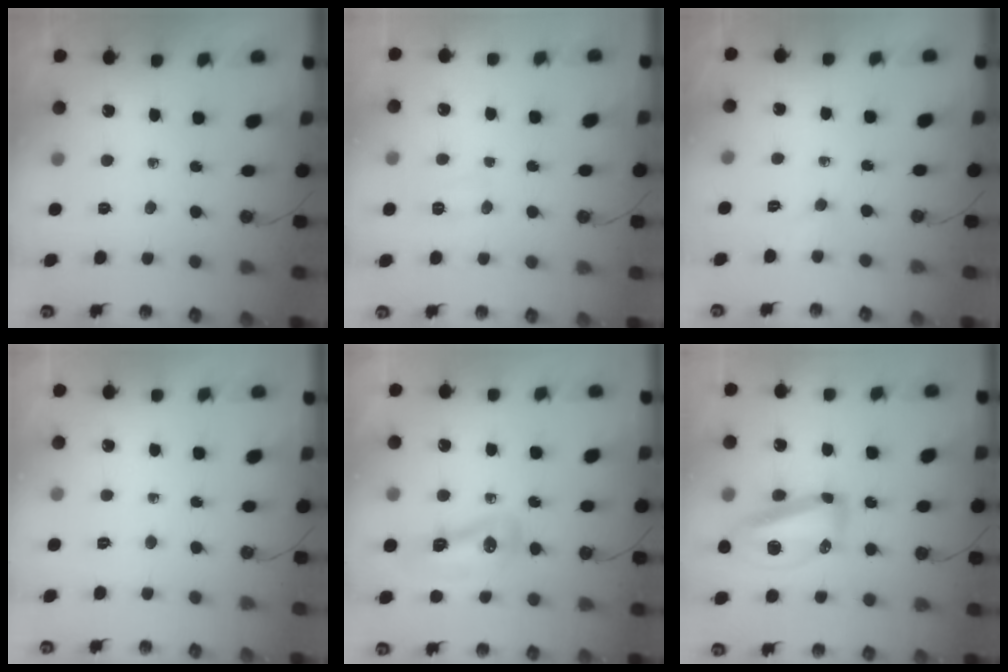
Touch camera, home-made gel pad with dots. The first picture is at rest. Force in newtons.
{"total": 5.1, "press": 5.1, "slide": 0.6}
{"total": 11.3, "press": 3.8, "slide": 10.7}
{"total": 2.8, "press": 2.7, "slide": 0.4}
{"total": 10.4, "press": 10.2, "slide": 1.7}
{"total": 14.3, "press": 14.1, "slide": 2.2}